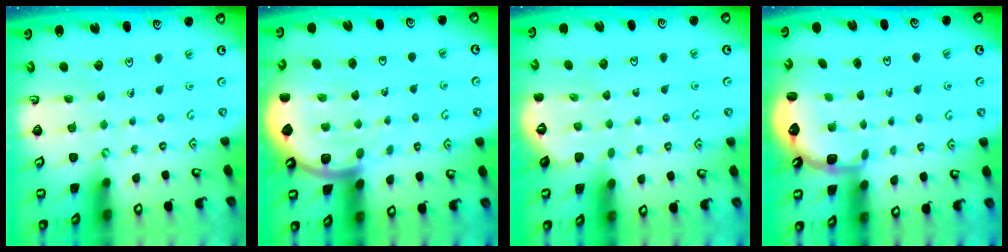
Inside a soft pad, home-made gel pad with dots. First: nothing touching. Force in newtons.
{"total": 7.1, "press": 7.0, "slide": 1.0}
{"total": 0.0}
{"total": 2.6, "press": 2.2, "slide": 1.3}